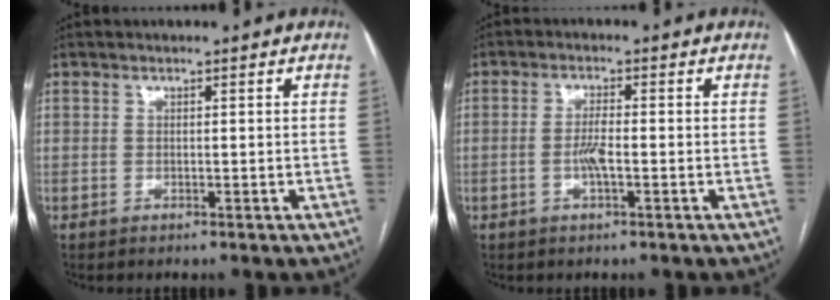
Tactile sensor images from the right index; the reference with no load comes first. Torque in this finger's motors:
{"motor_torque": [0.53, 0.03, 0.32, 0.07]}